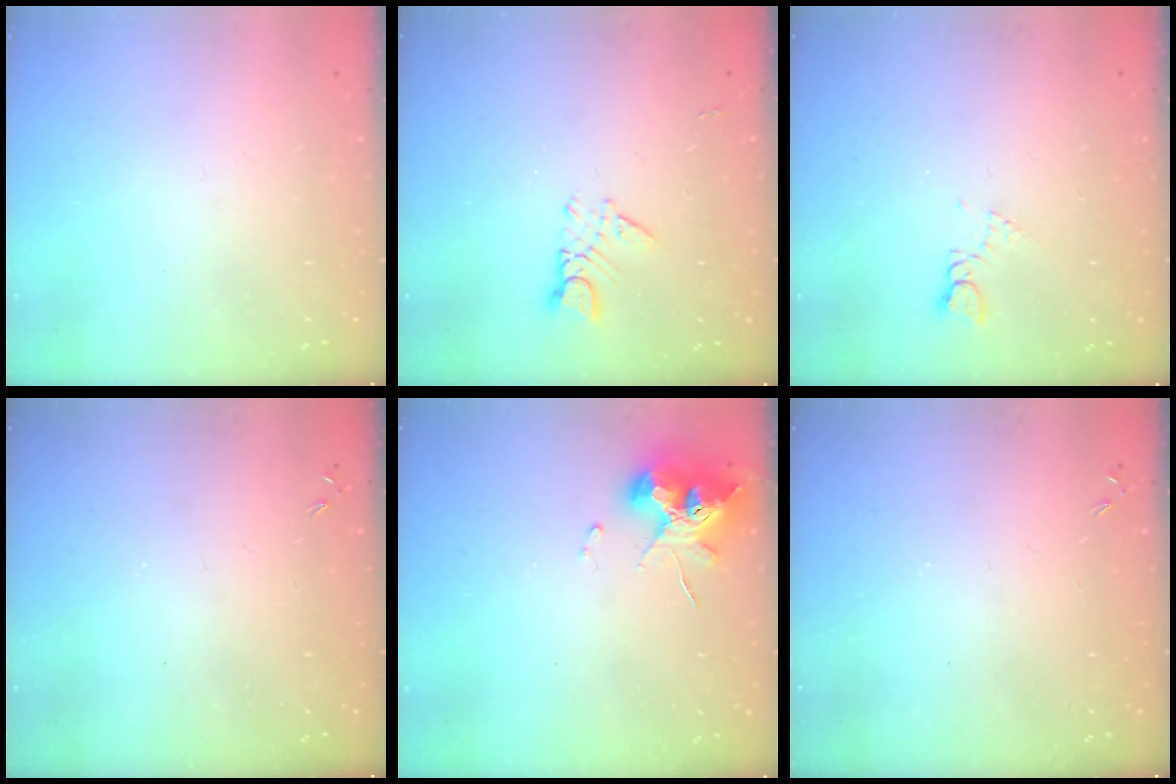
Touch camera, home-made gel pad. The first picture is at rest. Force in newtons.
{"total": 2.8, "press": 2.8, "slide": 0.3}
{"total": 1.9, "press": 1.8, "slide": 0.3}
{"total": 0.0}
{"total": 10.8, "press": 10.8, "slide": 1.4}
{"total": 0.0}